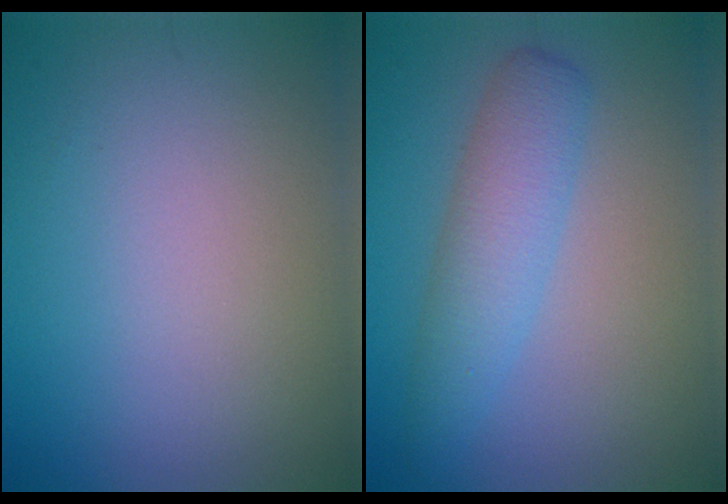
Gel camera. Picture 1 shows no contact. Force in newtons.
{"total": 4.0, "press": 4.0, "slide": 0.1}